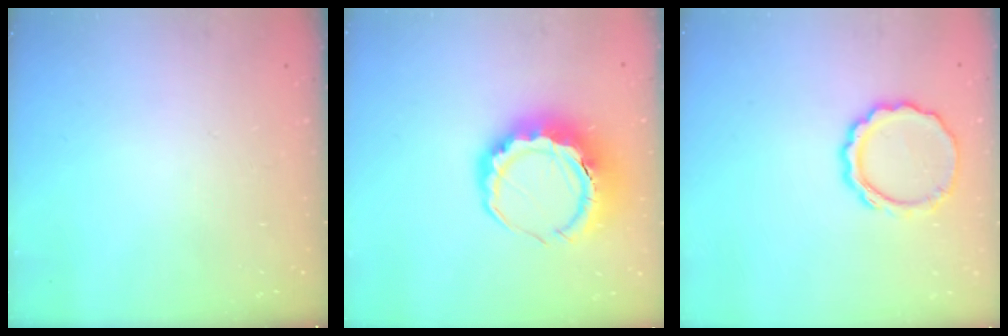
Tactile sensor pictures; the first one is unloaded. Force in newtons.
{"total": 11.1, "press": 10.9, "slide": 2.3}
{"total": 9.0, "press": 9.0, "slide": 1.2}